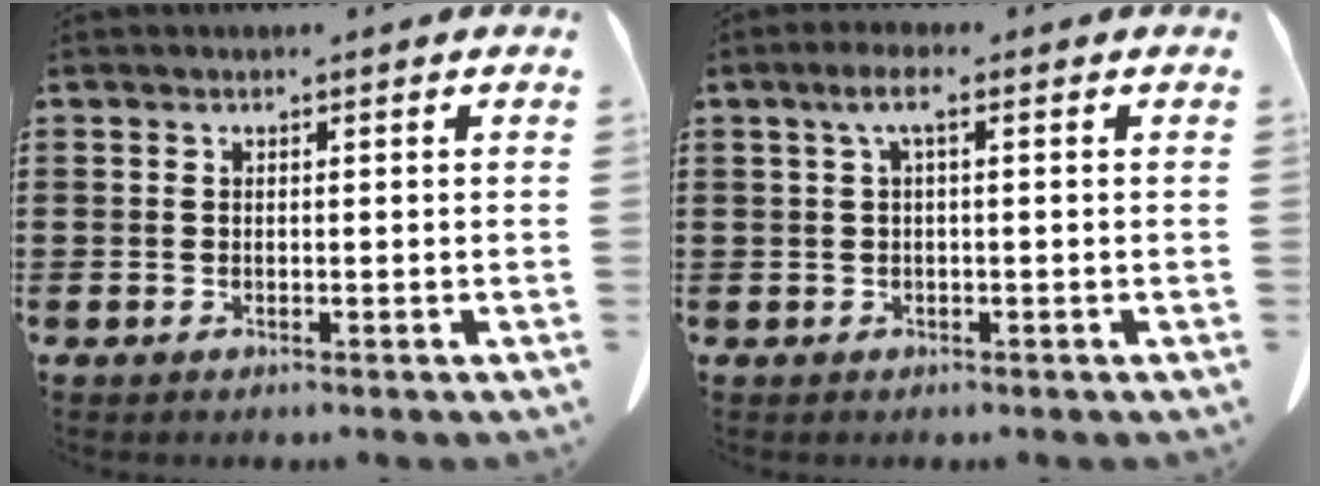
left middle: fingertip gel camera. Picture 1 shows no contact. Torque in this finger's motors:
{"motor_torque": [0.55, 0.11, 0.23, 0.06]}